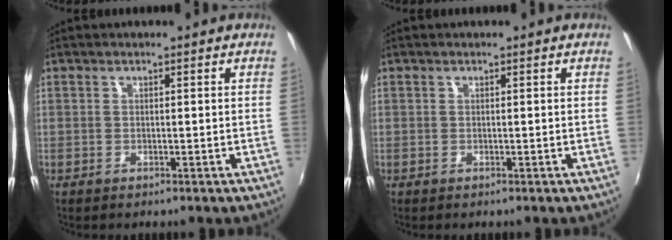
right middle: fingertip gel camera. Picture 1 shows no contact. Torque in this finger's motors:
{"motor_torque": [-0.09, -0.04, -0.01, -0.03]}